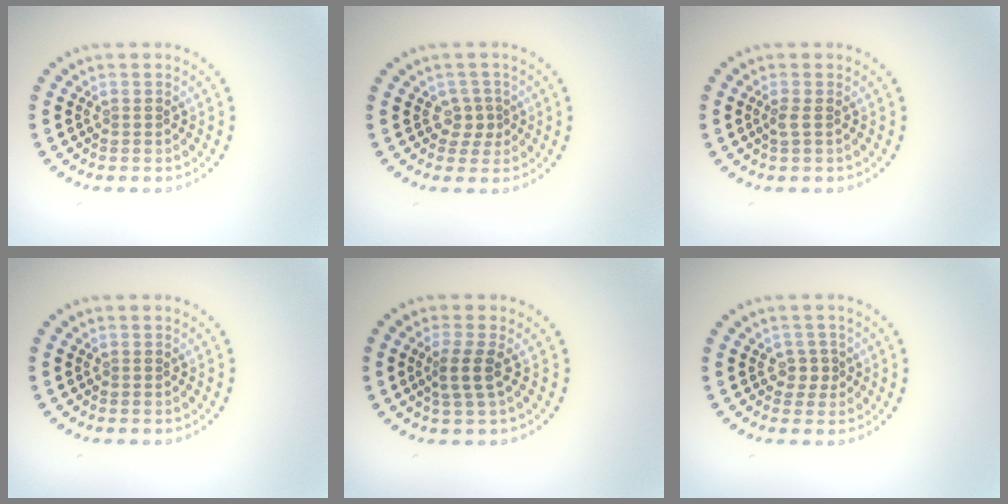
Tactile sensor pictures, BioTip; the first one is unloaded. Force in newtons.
{"total": 1.7, "press": 1.3, "slide": 1.2}
{"total": 0.9, "press": 0.6, "slide": 0.7}
{"total": 0.0}
{"total": 2.4, "press": 2.0, "slide": 1.4}
{"total": 1.7, "press": 1.4, "slide": 0.9}